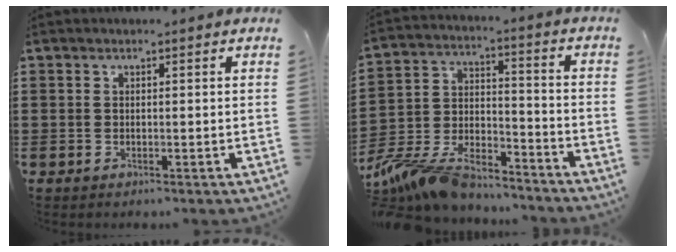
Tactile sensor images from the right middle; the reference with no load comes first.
{"total": 11.2, "force": [-10.2, 2.3, 3.9], "torque": [-0.094, 0.014, -0.209]}